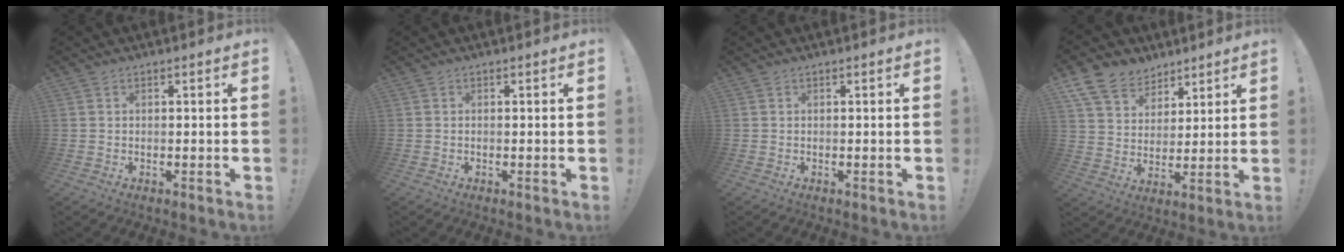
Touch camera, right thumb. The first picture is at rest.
{"total": 0.0}
{"total": 0.0}
{"total": 11.3, "force": [8.0, 7.4, 2.9], "torque": [-0.062, -0.054, 0.161]}